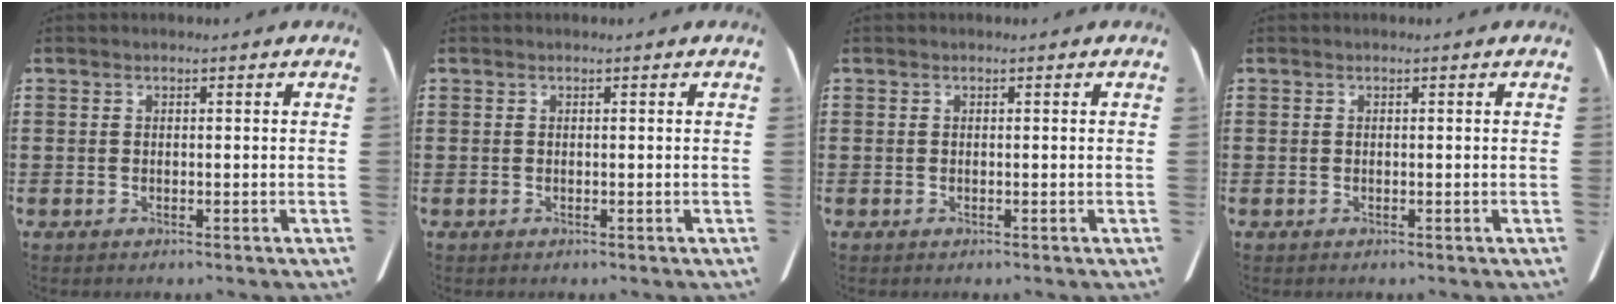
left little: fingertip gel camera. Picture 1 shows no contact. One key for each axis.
{"total": 0.0}
{"total": 0.0}
{"total": 0.0}